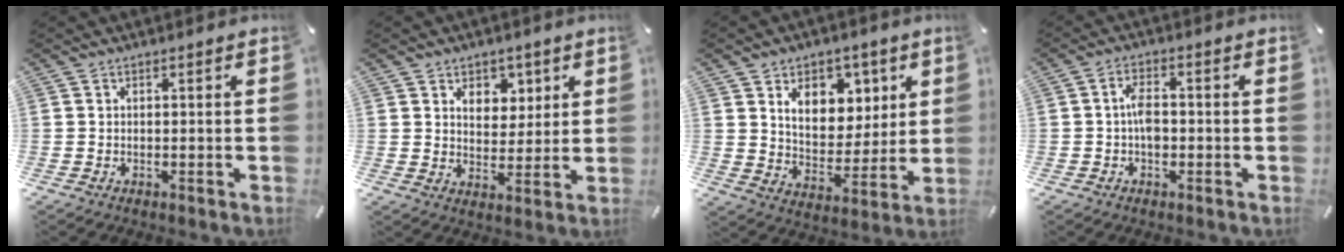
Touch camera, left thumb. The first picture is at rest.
{"total": 6.3, "force": [3.3, 5.0, 1.8], "torque": [-0.016, -0.013, 0.053]}
{"total": 11.5, "force": [5.6, 8.8, 4.9], "torque": [-0.070, -0.031, 0.101]}
{"total": 4.8, "force": [-0.6, 2.6, 3.9], "torque": [-0.079, 0.007, -0.013]}